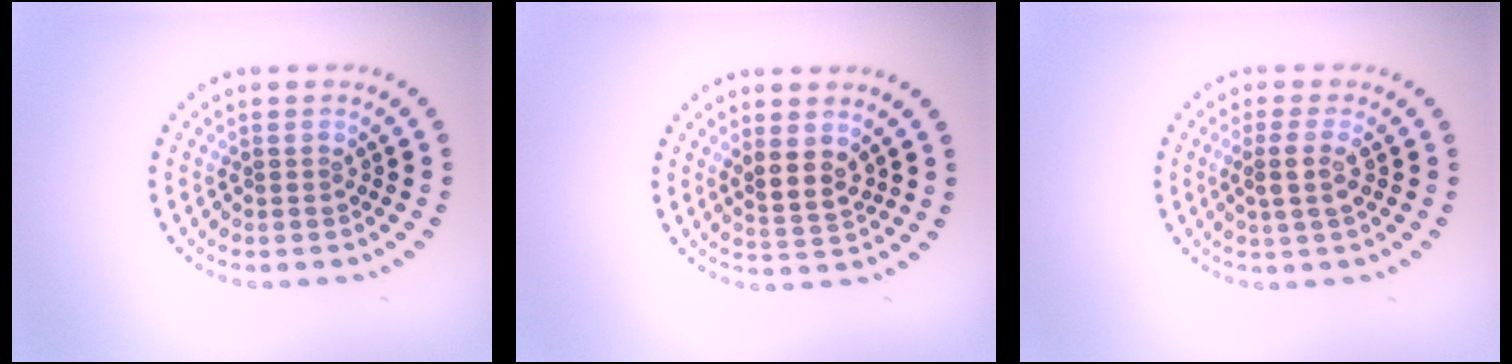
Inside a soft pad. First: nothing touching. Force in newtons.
{"total": 2.4, "press": 2.2, "slide": 1.0}
{"total": 2.3, "press": 2.0, "slide": 1.1}